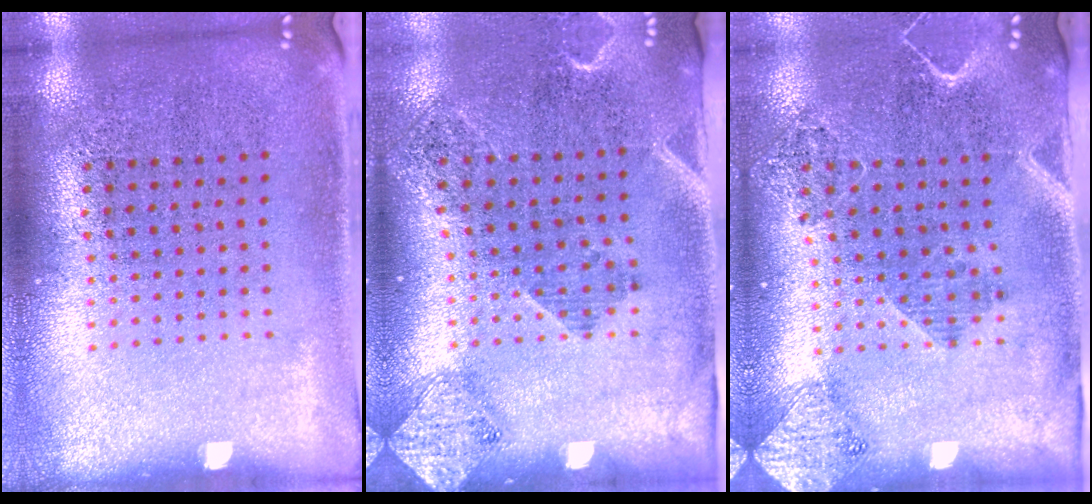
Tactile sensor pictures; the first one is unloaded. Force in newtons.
{"total": 1.8, "press": 1.4, "slide": 1.2}
{"total": 1.9, "press": 1.7, "slide": 0.9}